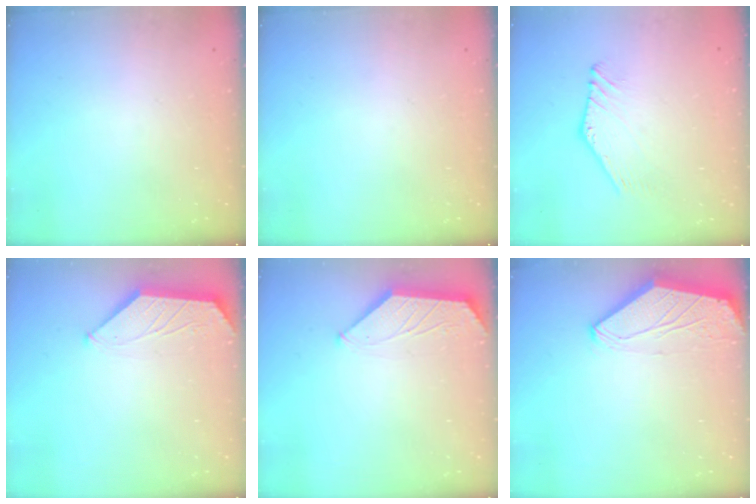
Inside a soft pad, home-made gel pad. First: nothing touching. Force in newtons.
{"total": 0.0}
{"total": 2.2, "press": 2.2, "slide": 0.1}
{"total": 1.3, "press": 1.3, "slide": 0.3}
{"total": 1.3, "press": 1.3, "slide": 0.3}
{"total": 0.0}